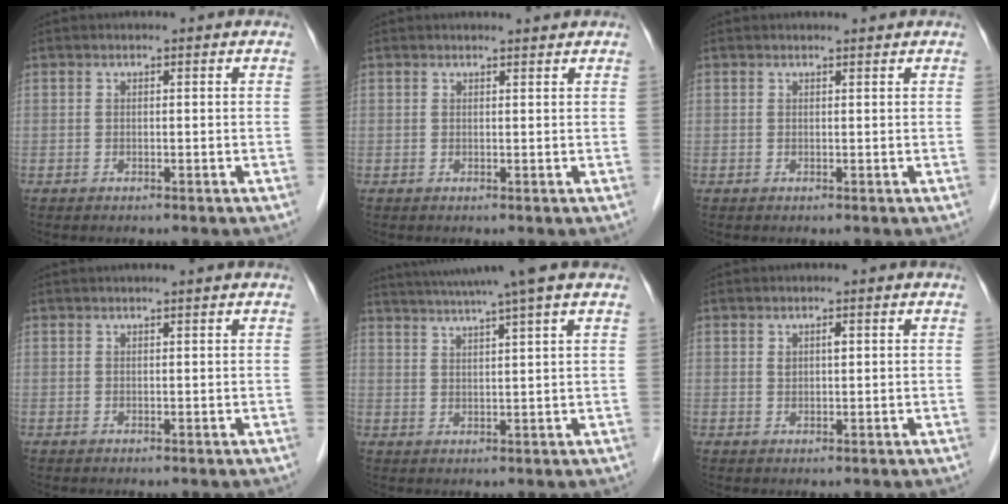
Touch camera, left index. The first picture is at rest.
{"total": 1.4, "force": [1.3, -0.1, 0.1], "torque": [-0.008, 0.000, 0.019]}
{"total": 0.9, "force": [0.8, -0.1, 0.1], "torque": [-0.007, 0.000, 0.013]}
{"total": 1.7, "force": [1.4, -0.4, 0.8], "torque": [-0.007, 0.018, 0.030]}
{"total": 11.3, "force": [9.3, -1.8, 6.1], "torque": [-0.106, 0.012, 0.129]}
{"total": 1.3, "force": [0.5, 0.6, 1.1], "torque": [-0.020, 0.003, 0.010]}